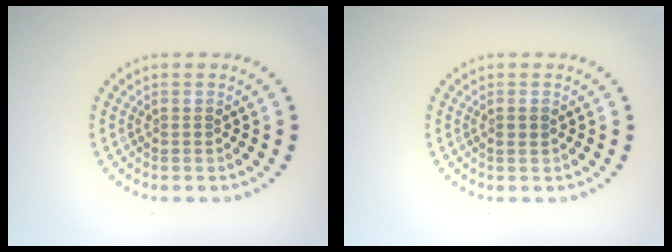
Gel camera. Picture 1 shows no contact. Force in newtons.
{"total": 0.8, "press": 0.7, "slide": 0.4}